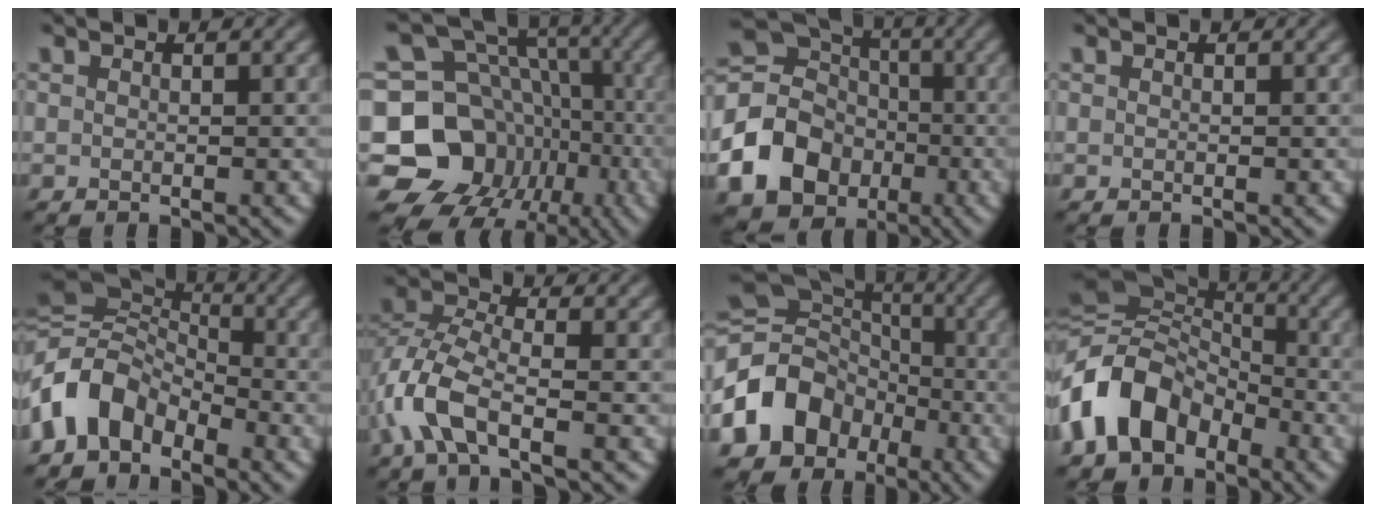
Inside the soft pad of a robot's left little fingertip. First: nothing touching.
{"total": 14.4, "force": [-4.8, 12.3, 5.9], "torque": [-0.115, 0.010, -0.091]}
{"total": 15.6, "force": [-4.8, 13.8, 5.6], "torque": [-0.150, -0.027, -0.101]}
{"total": 0.0}
{"total": 7.8, "force": [-3.3, 5.3, 4.7], "torque": [-0.081, 0.012, -0.081]}
{"total": 5.4, "force": [-2.5, 2.3, 4.2], "torque": [-0.099, 0.003, -0.061]}
{"total": 12.0, "force": [-4.5, 9.7, 5.3], "torque": [-0.110, -0.004, -0.098]}
{"total": 10.2, "force": [-4.0, 7.0, 6.2], "torque": [-0.118, 0.005, -0.092]}